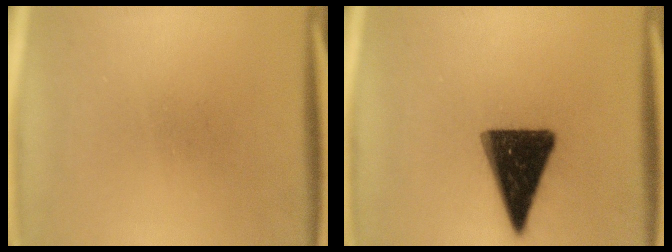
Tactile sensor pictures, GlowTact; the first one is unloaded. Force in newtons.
{"total": 15.2}